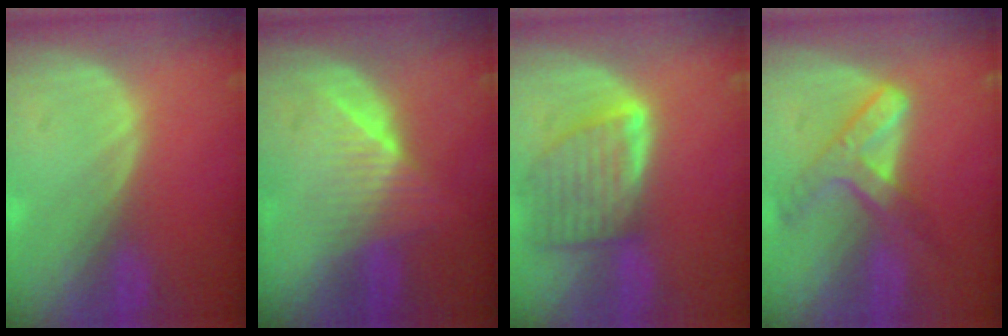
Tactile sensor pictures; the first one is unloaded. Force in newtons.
{"total": 6.3, "press": 6.0, "slide": 2.1}
{"total": 8.2, "press": 7.4, "slide": 3.4}
{"total": 7.2, "press": 6.1, "slide": 3.8}